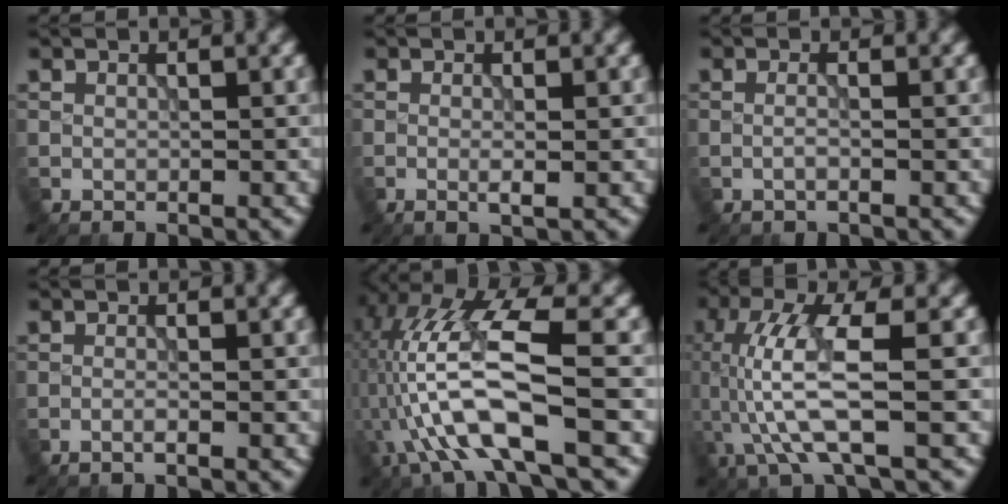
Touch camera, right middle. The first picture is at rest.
{"total": 1.3, "force": [-0.2, 0.2, 1.3], "torque": [-0.023, -0.003, -0.005]}
{"total": 1.1, "force": [-0.1, 0.4, 1.1], "torque": [-0.005, -0.007, -0.012]}
{"total": 1.0, "force": [-0.4, 0.1, 0.9], "torque": [-0.012, 0.000, -0.014]}
{"total": 11.0, "force": [-2.9, 3.4, 10.1], "torque": [-0.205, 0.013, -0.051]}
{"total": 7.2, "force": [-0.9, 1.7, 6.9], "torque": [-0.162, 0.008, -0.015]}